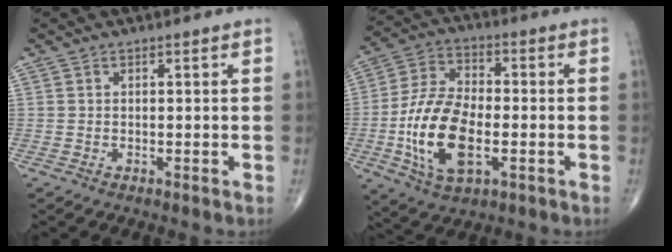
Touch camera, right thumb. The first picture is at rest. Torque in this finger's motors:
{"motor_torque": [-0.08, 0.82, 1.71, -0.10, 0.50]}